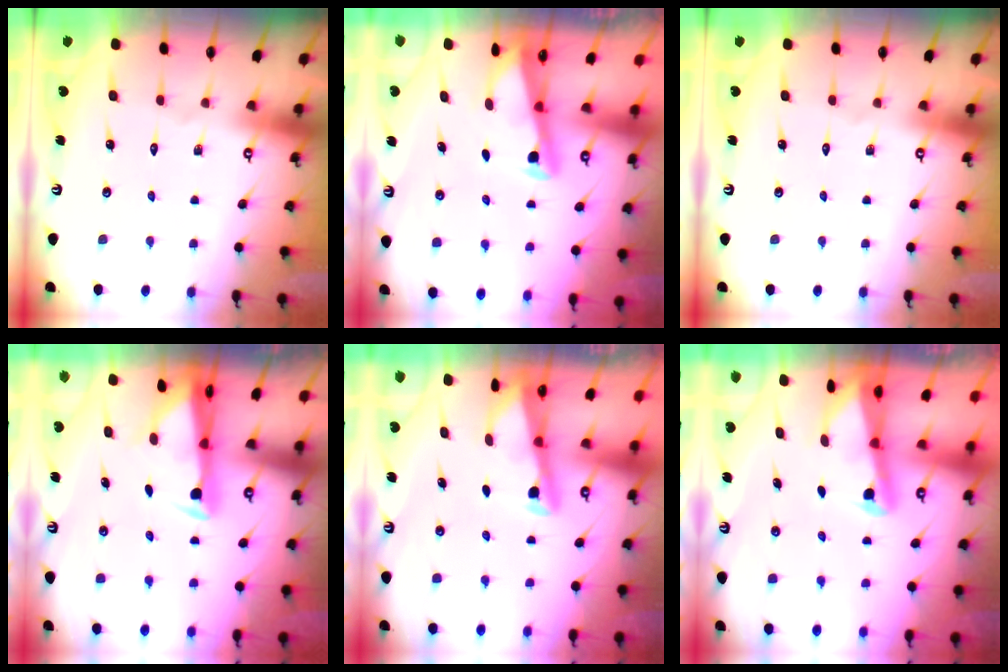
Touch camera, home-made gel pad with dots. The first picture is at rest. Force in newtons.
{"total": 2.8, "press": 2.8, "slide": 0.3}
{"total": 0.0}
{"total": 2.8, "press": 2.6, "slide": 1.0}
{"total": 2.8, "press": 2.8, "slide": 0.4}
{"total": 2.5, "press": 2.4, "slide": 0.6}